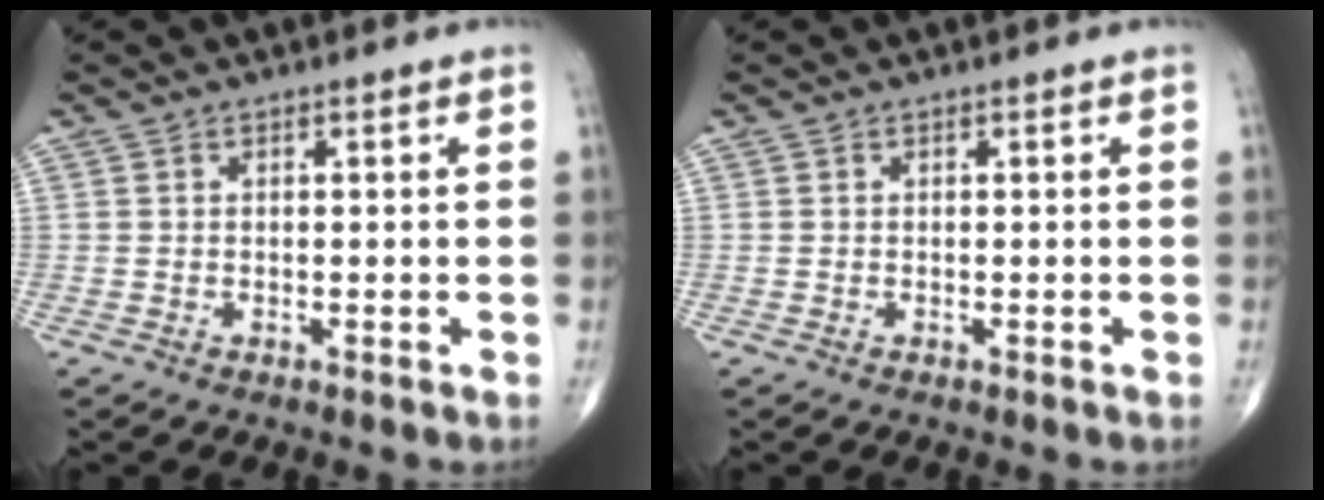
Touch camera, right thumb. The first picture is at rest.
{"total": 0.0}